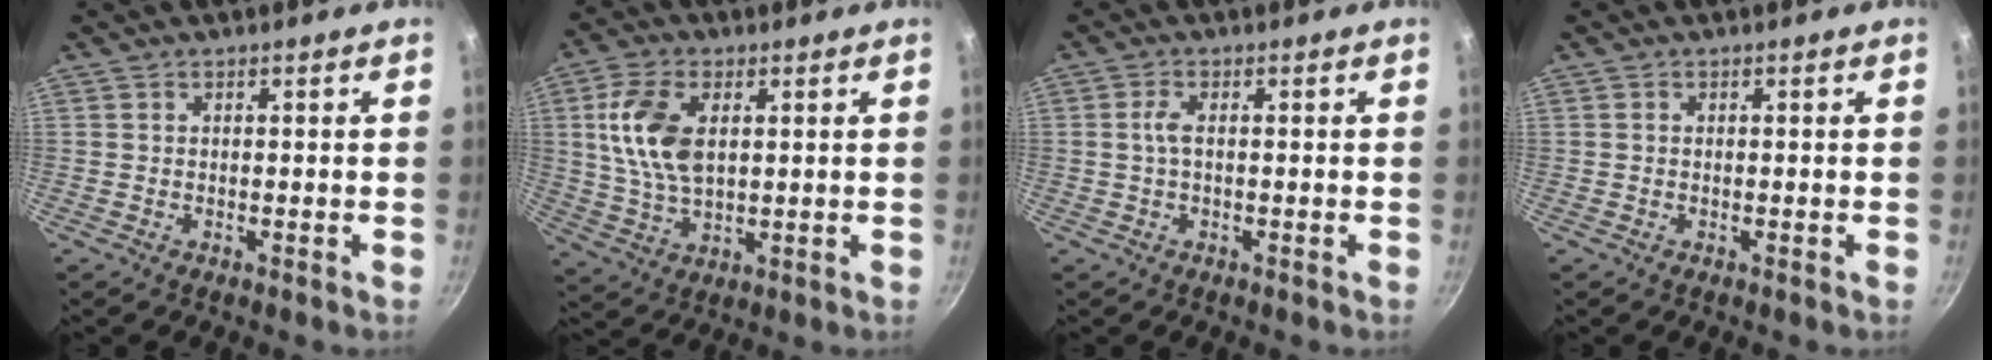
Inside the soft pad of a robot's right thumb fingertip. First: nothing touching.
{"total": 11.7, "force": [2.6, 6.7, 9.3], "torque": [-0.172, -0.005, 0.050]}
{"total": 2.4, "force": [0.0, 1.0, 2.2], "torque": [-0.053, 0.007, -0.002]}
{"total": 0.0}